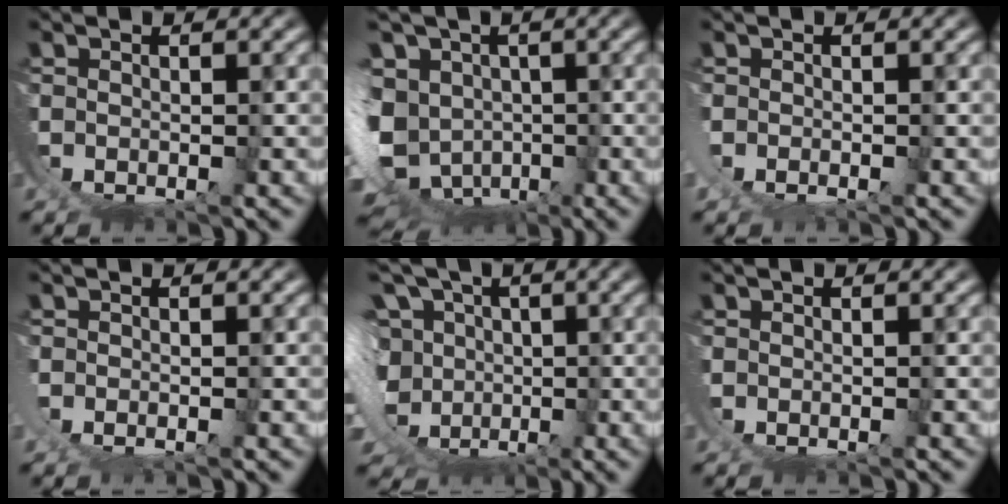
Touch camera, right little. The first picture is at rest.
{"total": 12.6, "force": [-2.5, 10.8, 5.9], "torque": [-0.159, -0.061, -0.029]}
{"total": 0.7, "force": [-0.3, 0.0, 0.7], "torque": [-0.016, -0.004, -0.003]}
{"total": 0.6, "force": [0.0, 0.0, 0.6], "torque": [-0.015, -0.002, 0.004]}
{"total": 10.8, "force": [-0.2, 8.8, 6.2], "torque": [-0.129, -0.030, -0.004]}
{"total": 0.0}